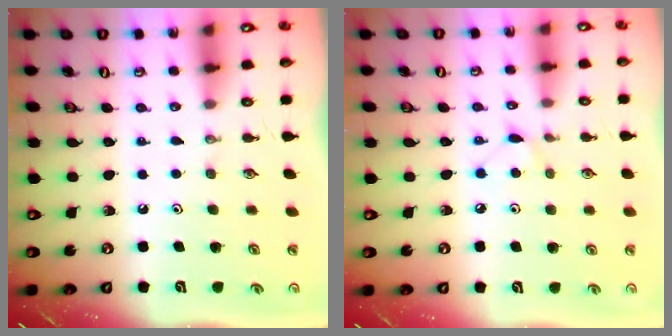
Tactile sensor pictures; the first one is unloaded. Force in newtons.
{"total": 4.7, "press": 4.6, "slide": 0.5}